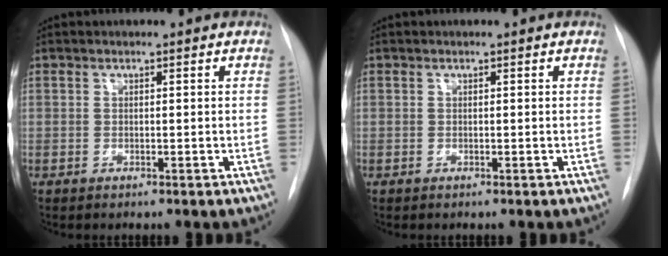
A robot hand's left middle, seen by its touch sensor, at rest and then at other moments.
{"total": 0.0}